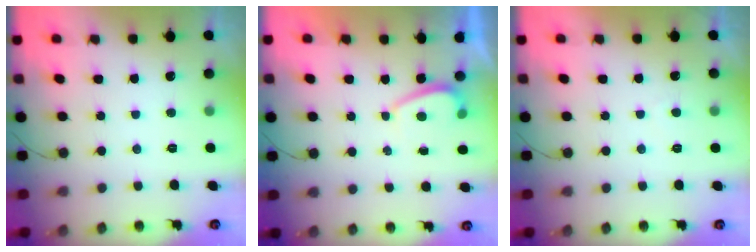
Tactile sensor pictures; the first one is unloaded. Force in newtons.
{"total": 0.6, "press": 0.3, "slide": 0.5}
{"total": 1.0, "press": 0.8, "slide": 0.5}